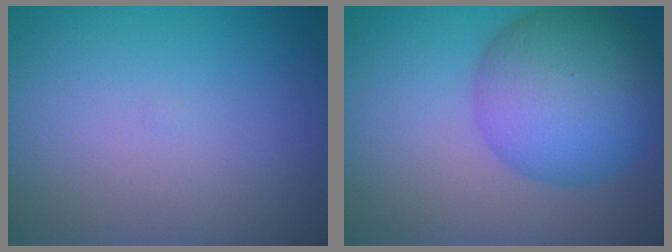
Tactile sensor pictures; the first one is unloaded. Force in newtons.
{"total": 9.5, "press": 9.5, "slide": 0.2}